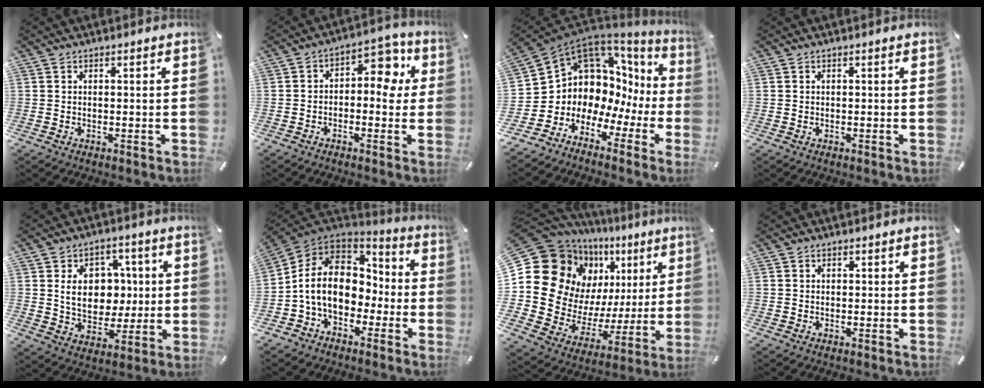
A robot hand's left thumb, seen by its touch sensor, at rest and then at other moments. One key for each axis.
{"total": 7.8, "fx": 1.2, "fy": 4.9, "fz": 5.9, "tx": -0.075, "ty": -0.008, "tz": 0.013}
{"total": 8.2, "fx": 4.1, "fy": 7.0, "fz": 1.3, "tx": -0.050, "ty": -0.081, "tz": 0.090}
{"total": 0.0}
{"total": 12.2, "fx": 1.9, "fy": 10.1, "fz": 6.5, "tx": -0.108, "ty": 0.005, "tz": 0.039}
{"total": 13.3, "fx": -1.4, "fy": 10.9, "fz": 7.6, "tx": -0.168, "ty": 0.013, "tz": -0.024}
{"total": 20.4, "fx": 8.9, "fy": 15.8, "fz": 9.2, "tx": -0.154, "ty": -0.079, "tz": 0.183}
{"total": 1.0, "fx": 0.2, "fy": 1.0, "fz": 0.1, "tx": -0.001, "ty": 0.006, "tz": 0.003}